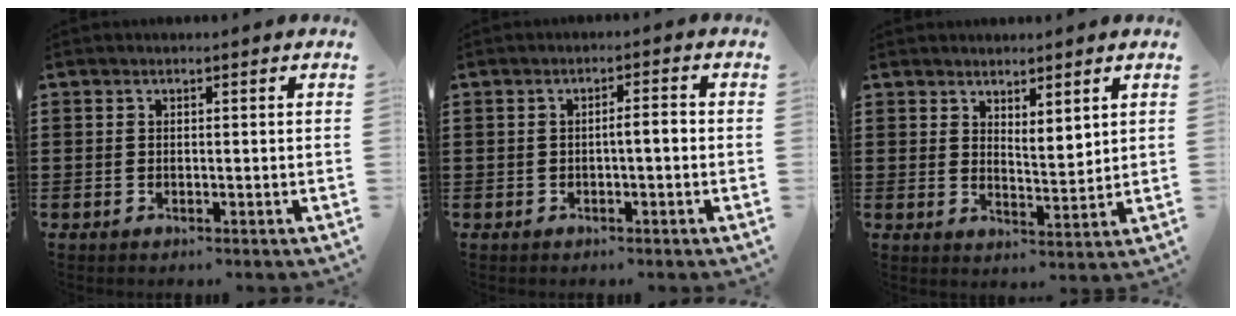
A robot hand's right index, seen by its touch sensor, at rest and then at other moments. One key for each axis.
{"total": 2.0, "fx": -0.5, "fy": 0.2, "fz": 1.9, "tx": -0.034, "ty": 0.000, "tz": -0.009}
{"total": 2.8, "fx": 2.7, "fy": 0.6, "fz": 0.5, "tx": -0.018, "ty": -0.001, "tz": 0.052}